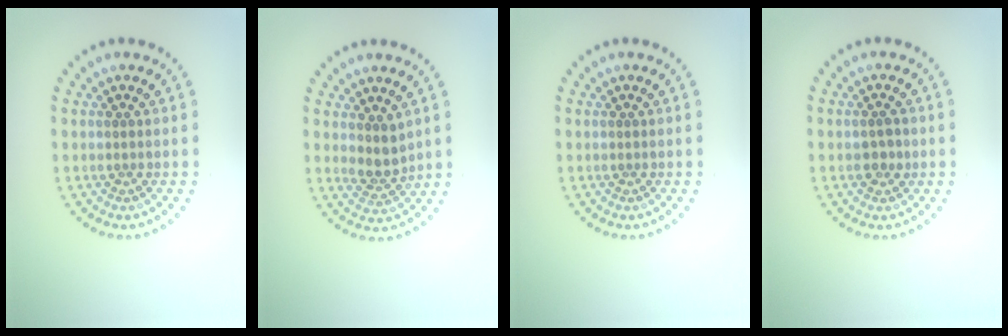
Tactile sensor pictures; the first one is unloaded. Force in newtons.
{"total": 2.4, "press": 1.9, "slide": 1.5}
{"total": 0.0}
{"total": 1.5, "press": 1.5, "slide": 0.3}